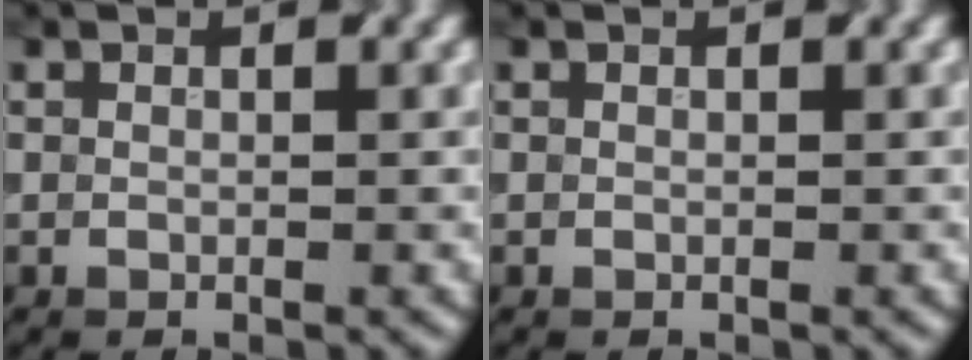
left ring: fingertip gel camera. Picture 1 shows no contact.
{"total": 0.0}